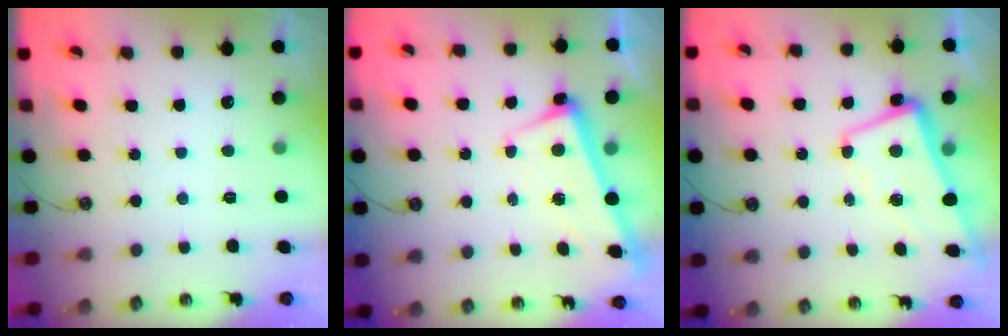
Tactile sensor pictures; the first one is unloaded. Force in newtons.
{"total": 2.6, "press": 2.5, "slide": 0.6}
{"total": 1.1, "press": 0.6, "slide": 0.9}